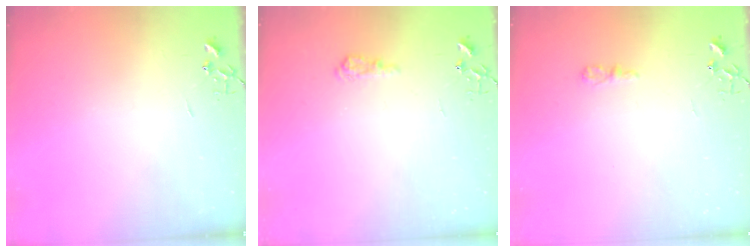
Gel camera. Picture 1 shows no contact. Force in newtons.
{"total": 8.1, "press": 8.1, "slide": 1.0}
{"total": 4.5, "press": 4.5, "slide": 0.5}